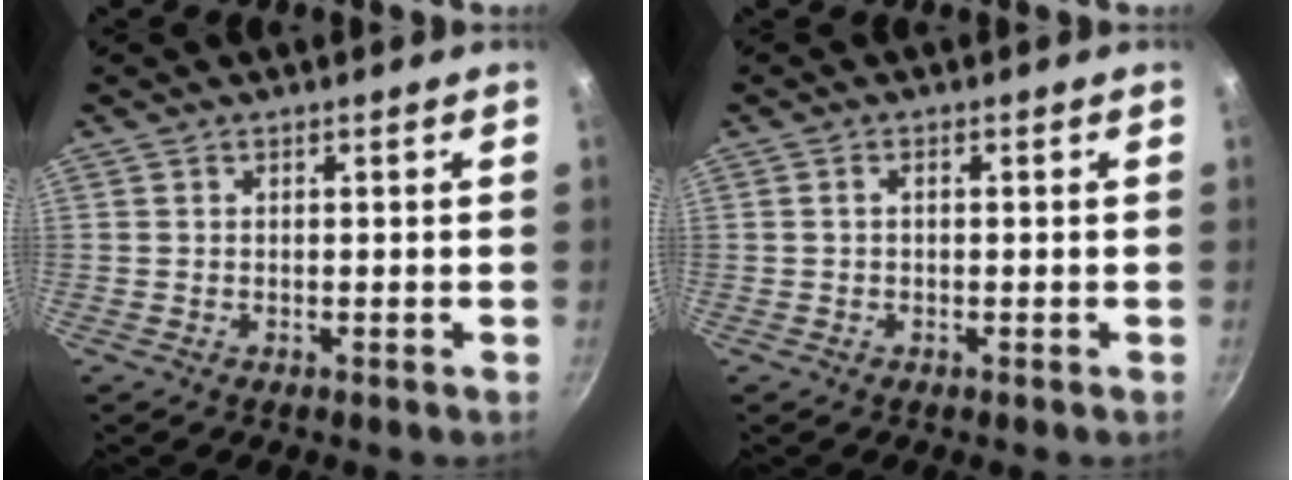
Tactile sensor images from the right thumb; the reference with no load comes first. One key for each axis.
{"total": 1.0, "fx": -0.1, "fy": 0.6, "fz": 0.9, "tx": -0.020, "ty": 0.008, "tz": -0.001}